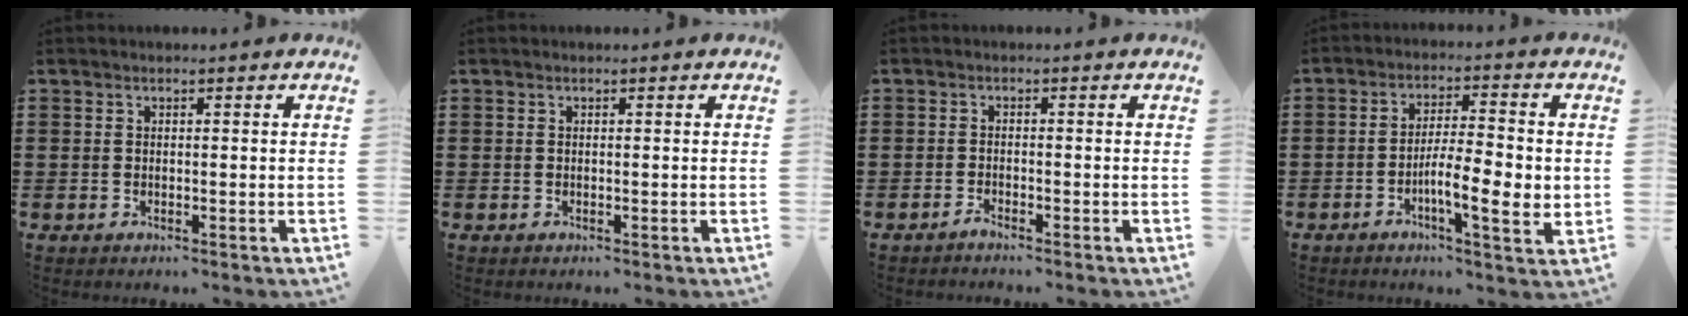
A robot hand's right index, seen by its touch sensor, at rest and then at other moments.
{"total": 0.0}
{"total": 1.1, "force": [-1.1, 0.0, 0.3], "torque": [-0.008, -0.002, -0.021]}
{"total": 7.8, "force": [-1.9, 1.9, 7.4], "torque": [-0.123, -0.004, -0.036]}